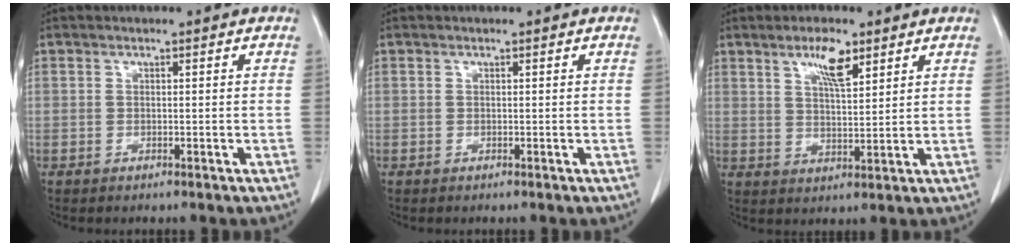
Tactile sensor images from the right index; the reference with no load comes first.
{"total": 0.0}
{"total": 5.7, "force": [3.5, 1.3, 4.3], "torque": [-0.081, 0.000, 0.060]}